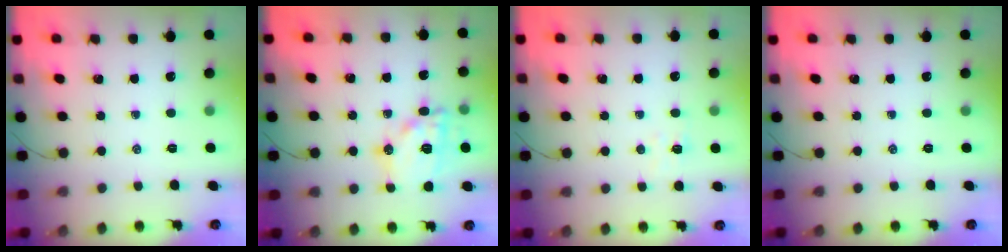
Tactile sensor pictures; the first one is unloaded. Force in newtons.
{"total": 15.6, "press": 15.5, "slide": 1.5}
{"total": 4.0, "press": 3.9, "slide": 1.0}
{"total": 0.0}